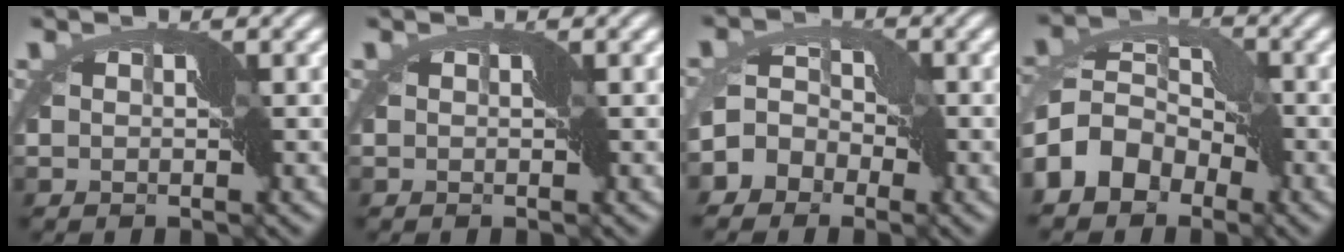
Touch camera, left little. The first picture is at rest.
{"total": 0.0}
{"total": 4.1, "force": [-1.7, 3.3, 1.9], "torque": [-0.019, 0.015, -0.052]}
{"total": 6.4, "force": [-2.9, 4.4, 3.6], "torque": [-0.078, 0.011, -0.080]}